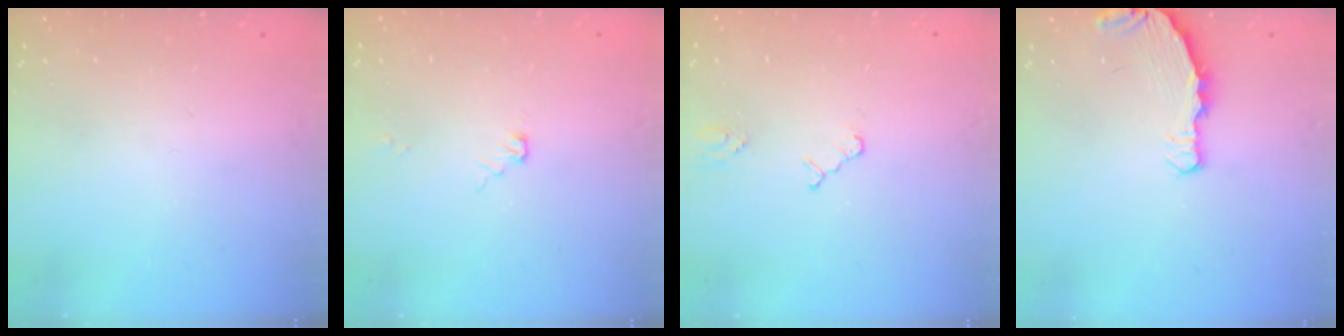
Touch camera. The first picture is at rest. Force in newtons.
{"total": 3.8, "press": 3.8, "slide": 0.4}
{"total": 2.8, "press": 2.8, "slide": 0.4}
{"total": 4.5, "press": 4.5, "slide": 0.1}